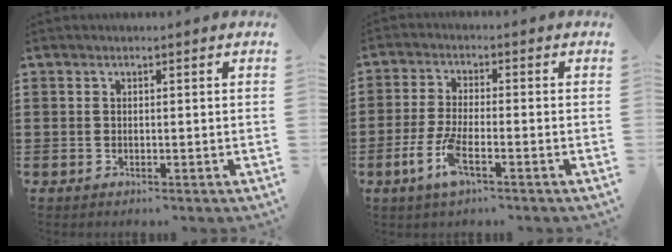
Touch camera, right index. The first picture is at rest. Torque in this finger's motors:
{"motor_torque": [0.57, 0.30, 0.52, 0.12]}